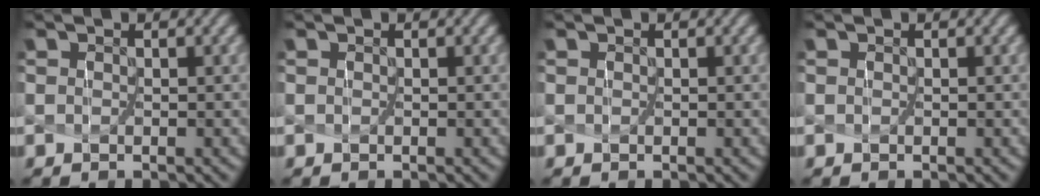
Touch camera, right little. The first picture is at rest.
{"total": 0.0}
{"total": 0.0}
{"total": 0.0}